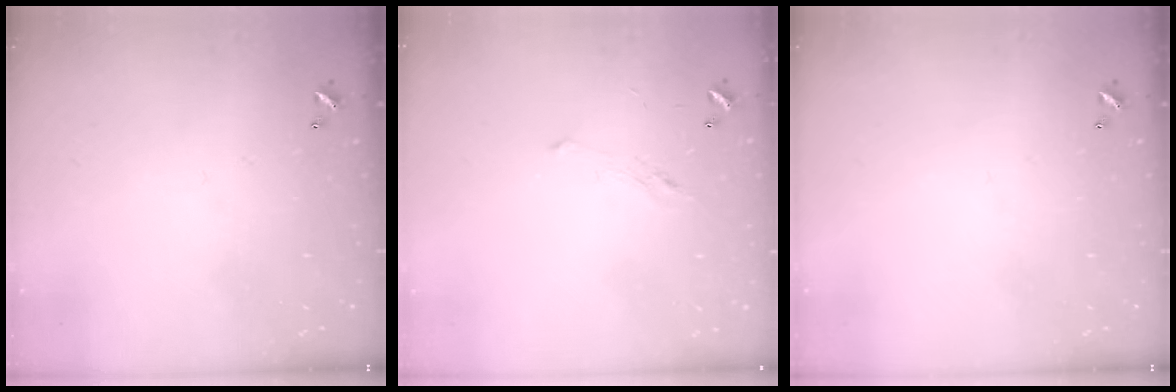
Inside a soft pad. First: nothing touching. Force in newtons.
{"total": 0.8, "press": 0.1, "slide": 0.8}
{"total": 0.0}